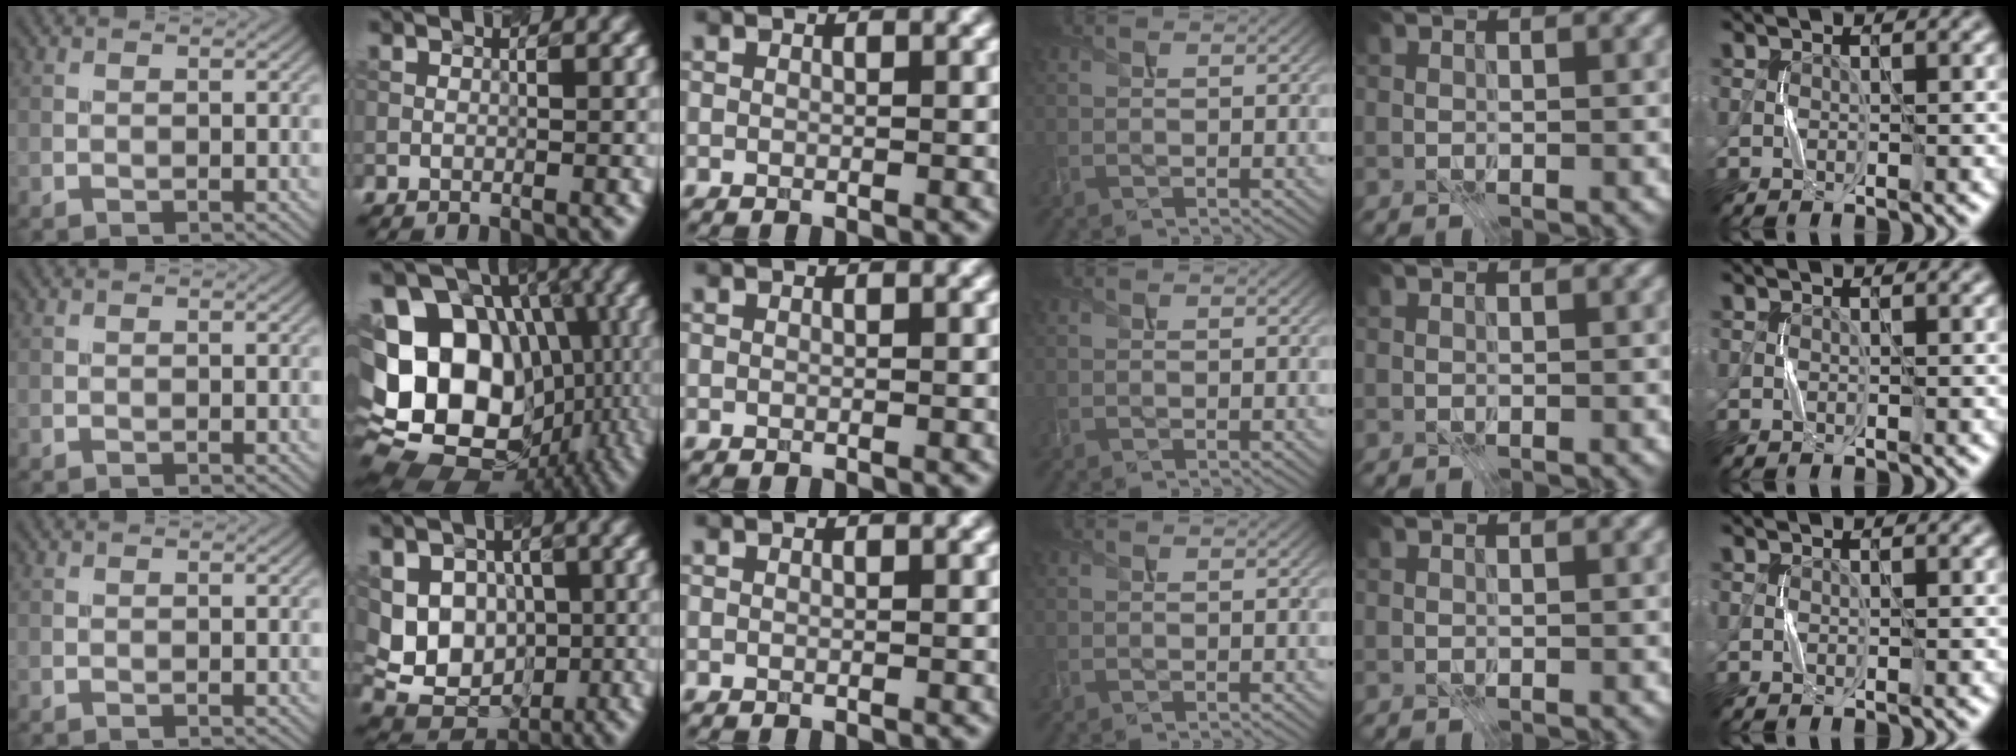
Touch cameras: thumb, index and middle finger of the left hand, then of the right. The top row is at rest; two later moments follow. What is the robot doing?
{"motion": "press", "object": "joystick"}